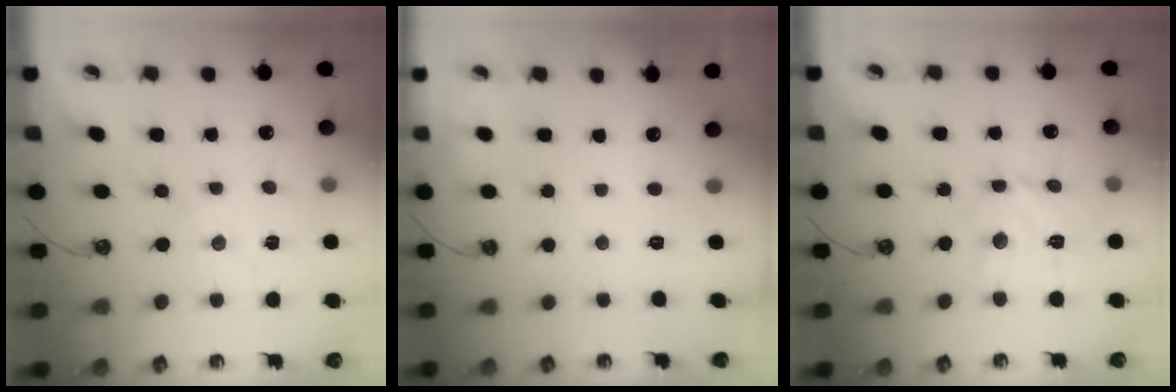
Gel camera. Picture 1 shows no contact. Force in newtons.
{"total": 0.0}
{"total": 11.1, "press": 11.1, "slide": 0.6}